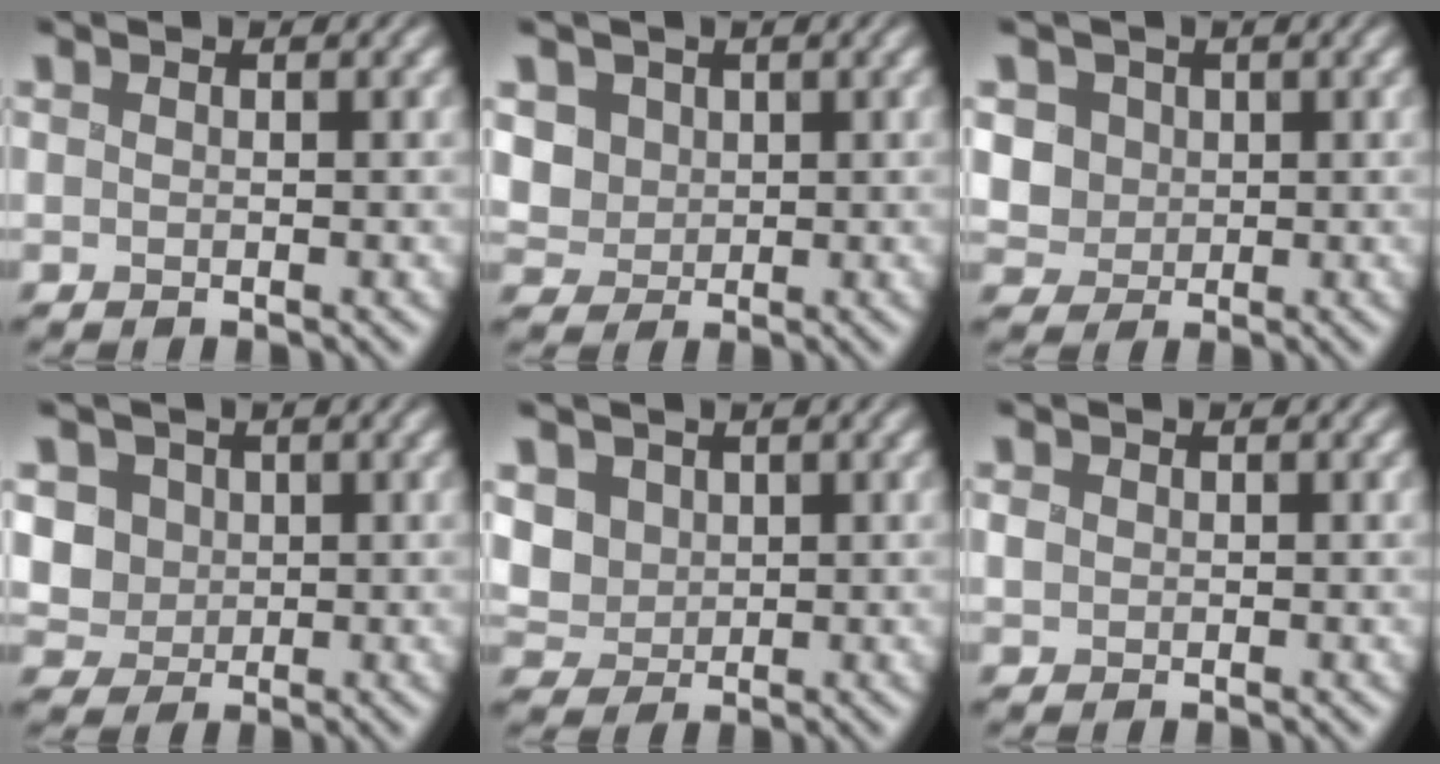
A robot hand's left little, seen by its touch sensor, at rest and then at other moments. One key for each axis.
{"total": 3.3, "fx": 0.4, "fy": 2.9, "fz": 1.4, "tx": -0.040, "ty": -0.003, "tz": 0.008}
{"total": 3.7, "fx": 0.4, "fy": 3.4, "fz": 1.5, "tx": -0.044, "ty": 0.006, "tz": 0.012}
{"total": 4.7, "fx": 0.5, "fy": 4.2, "fz": 2.0, "tx": -0.054, "ty": 0.011, "tz": 0.007}
{"total": 3.6, "fx": 0.4, "fy": 3.2, "fz": 1.7, "tx": -0.047, "ty": -0.001, "tz": 0.004}
{"total": 0.6, "fx": 0.1, "fy": 0.6, "fz": 0.2, "tx": -0.003, "ty": 0.001, "tz": 0.003}